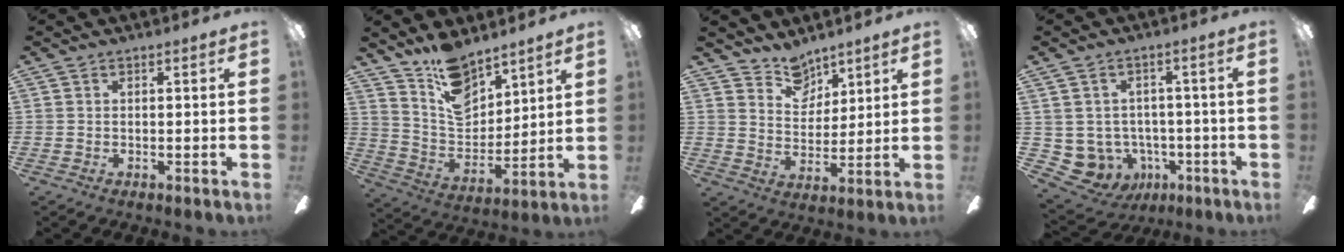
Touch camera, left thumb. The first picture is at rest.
{"total": 13.6, "force": [10.6, 6.7, 5.2], "torque": [-0.095, -0.069, 0.201]}
{"total": 8.4, "force": [7.0, 4.4, 1.2], "torque": [-0.021, -0.046, 0.133]}
{"total": 5.5, "force": [-0.8, 5.4, 0.9], "torque": [-0.055, -0.001, -0.009]}